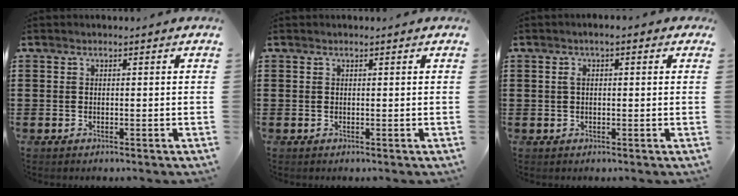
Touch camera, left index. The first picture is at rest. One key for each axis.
{"total": 0.0}
{"total": 2.1, "fx": 0.2, "fy": 0.8, "fz": 2.0, "tx": -0.040, "ty": 0.007, "tz": 0.001}